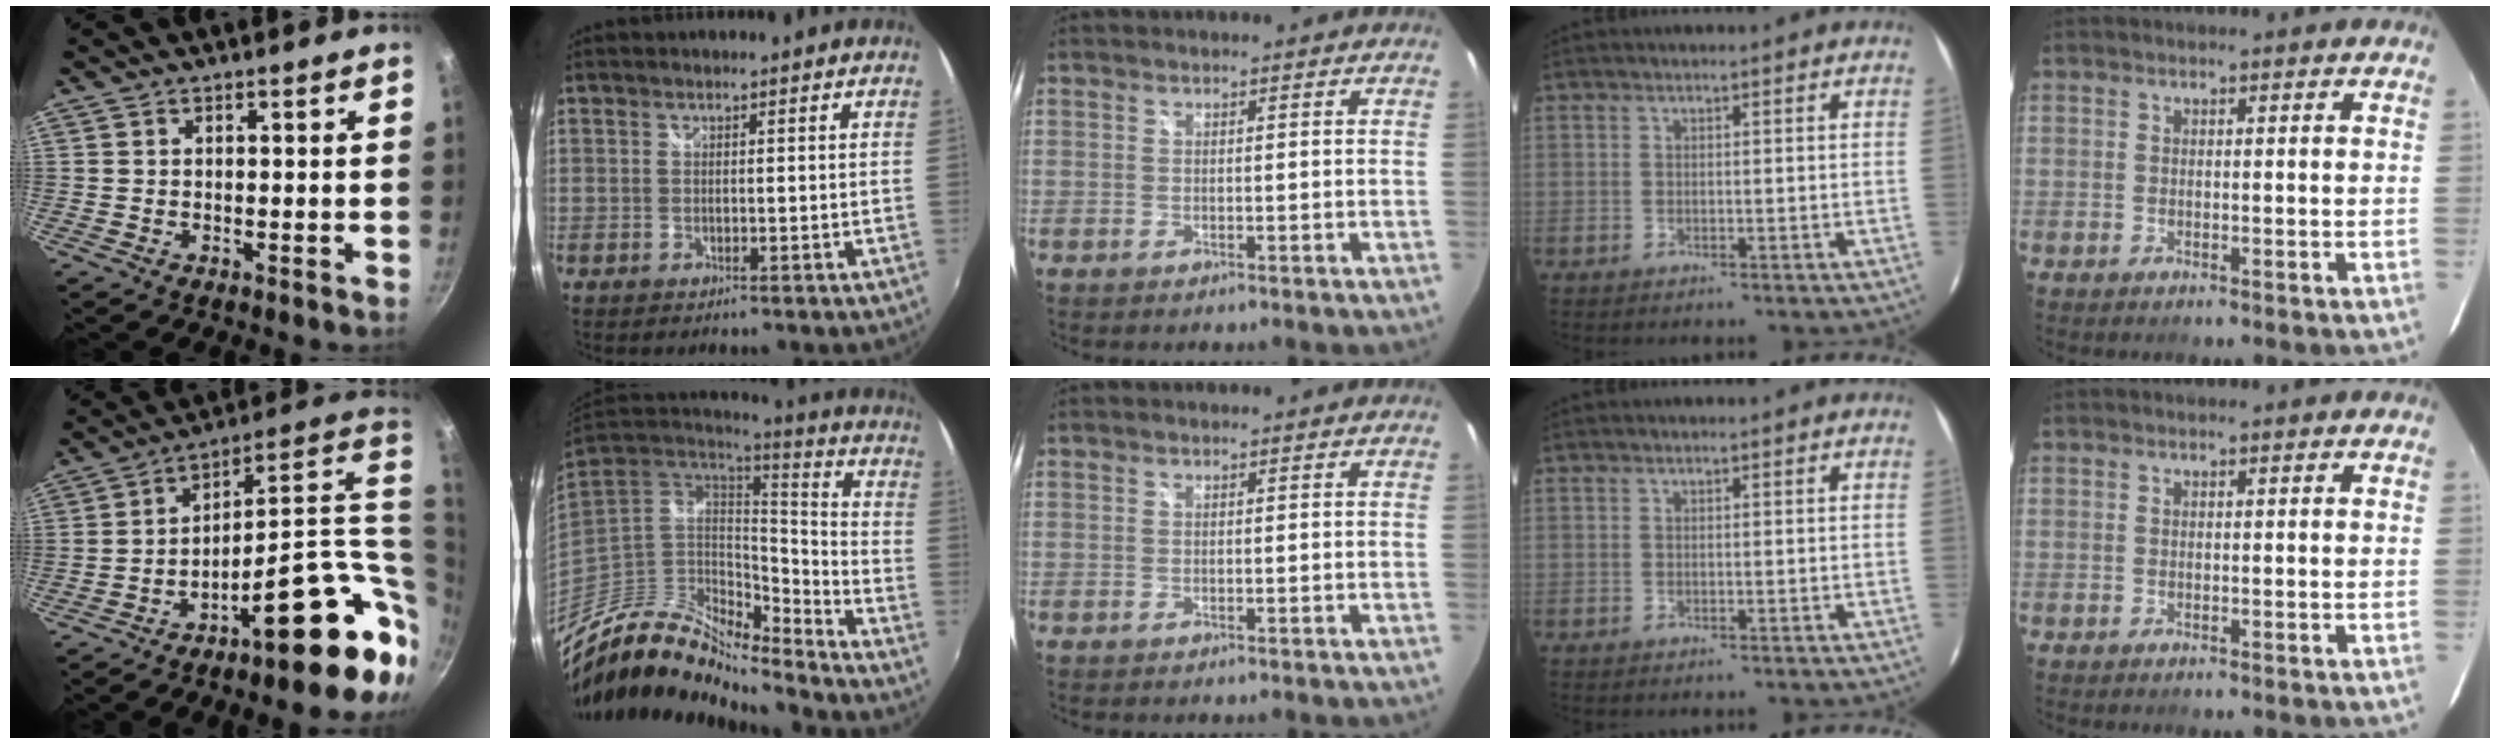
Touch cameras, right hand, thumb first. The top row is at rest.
{"thumb": {"total": 23.8, "force": [-3.2, 8.5, 22.0], "torque": [-0.260, 0.003, -0.041]}, "index": {"total": 16.8, "force": [-13.8, 5.3, 8.0], "torque": [-0.156, -0.009, -0.259]}}